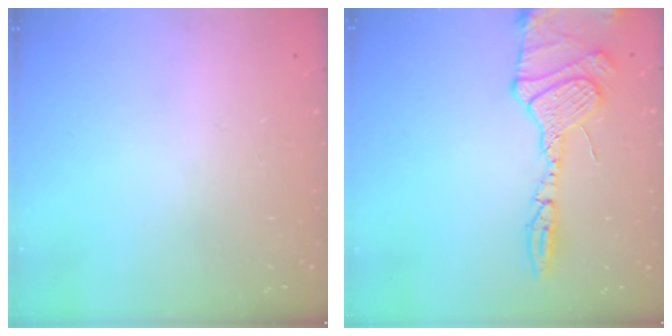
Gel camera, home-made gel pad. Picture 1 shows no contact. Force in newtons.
{"total": 25.6, "press": 19.4, "slide": 16.7}